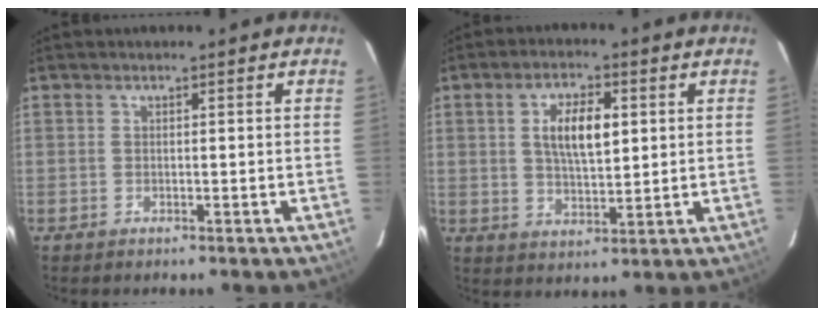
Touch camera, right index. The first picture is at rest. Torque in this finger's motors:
{"motor_torque": [0.40, 0.18, 0.40, 0.07]}